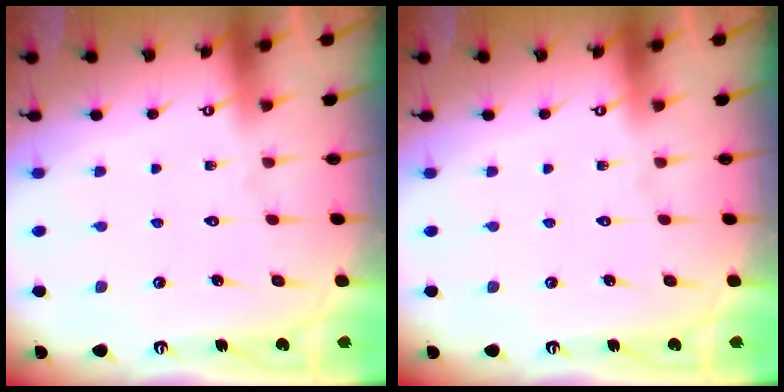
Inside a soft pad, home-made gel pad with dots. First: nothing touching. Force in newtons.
{"total": 0.0}